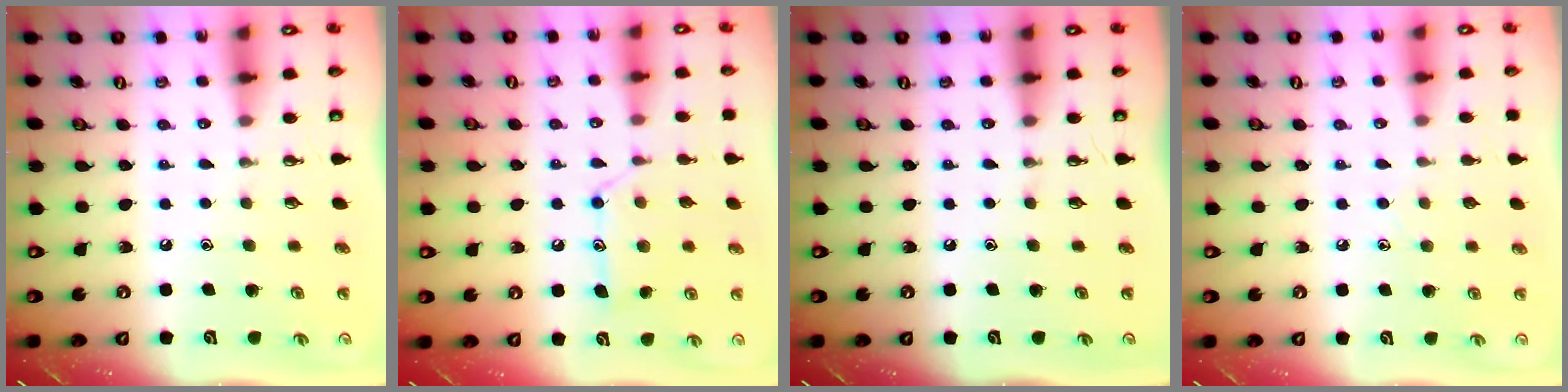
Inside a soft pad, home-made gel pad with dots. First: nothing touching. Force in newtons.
{"total": 13.5, "press": 13.5, "slide": 0.8}
{"total": 0.0}
{"total": 4.6, "press": 4.6, "slide": 0.5}